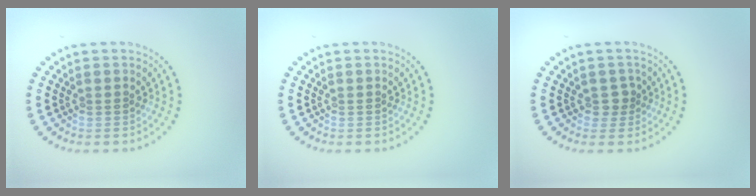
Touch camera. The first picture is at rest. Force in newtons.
{"total": 0.0}
{"total": 1.4, "press": 1.1, "slide": 0.8}